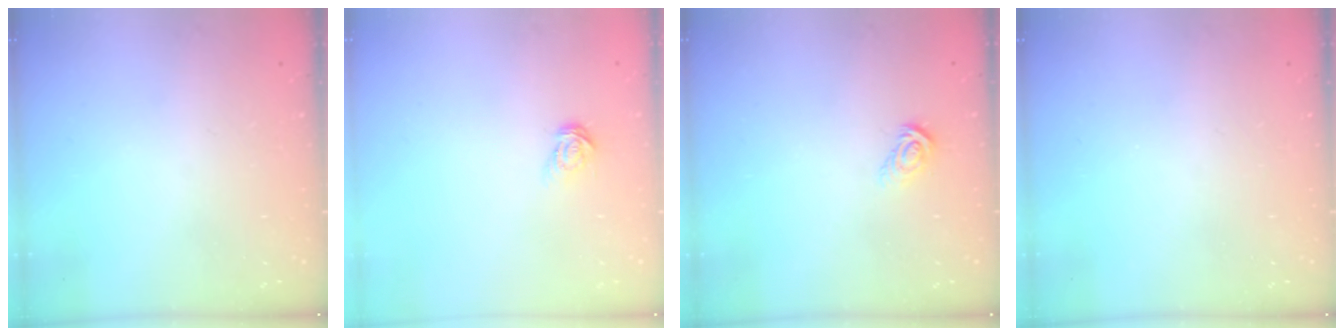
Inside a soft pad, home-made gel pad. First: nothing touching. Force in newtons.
{"total": 5.5, "press": 5.4, "slide": 0.5}
{"total": 5.7, "press": 5.7, "slide": 0.1}
{"total": 0.0}